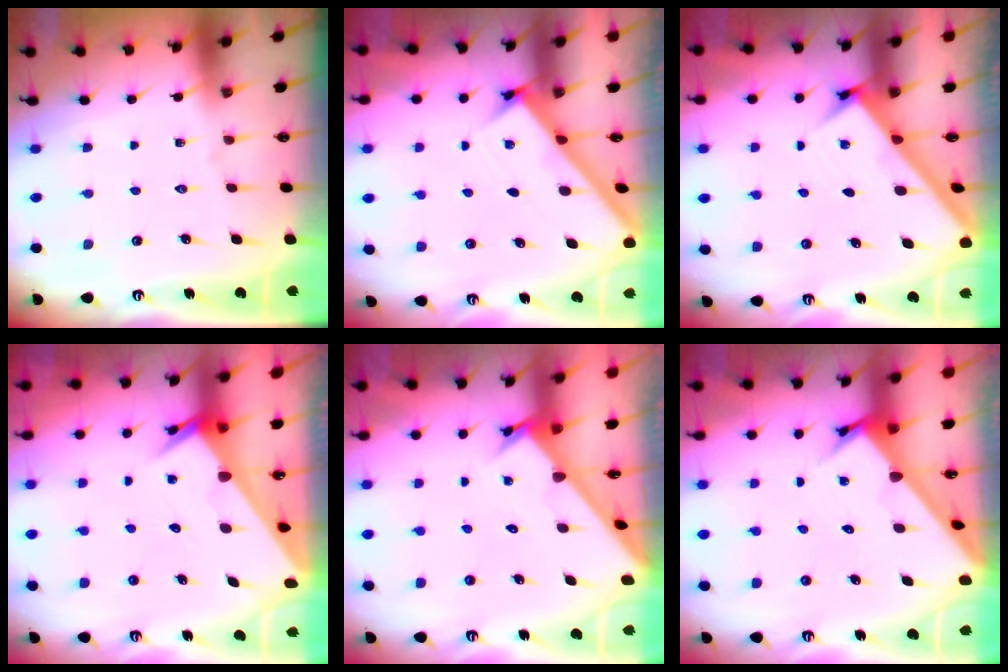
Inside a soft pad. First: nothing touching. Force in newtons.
{"total": 2.5, "press": 2.5, "slide": 0.3}
{"total": 2.9, "press": 2.9, "slide": 0.4}
{"total": 2.4, "press": 2.4, "slide": 0.1}
{"total": 2.4, "press": 2.4, "slide": 0.3}
{"total": 2.9, "press": 2.9, "slide": 0.2}